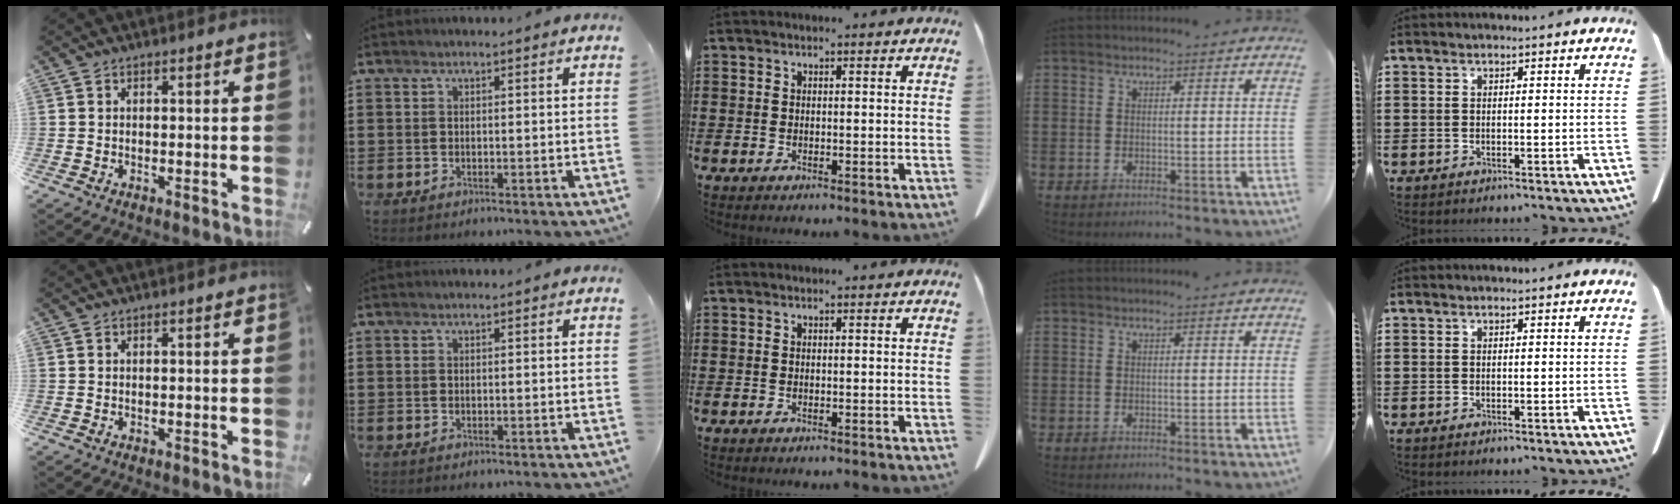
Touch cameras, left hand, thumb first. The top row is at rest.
{}